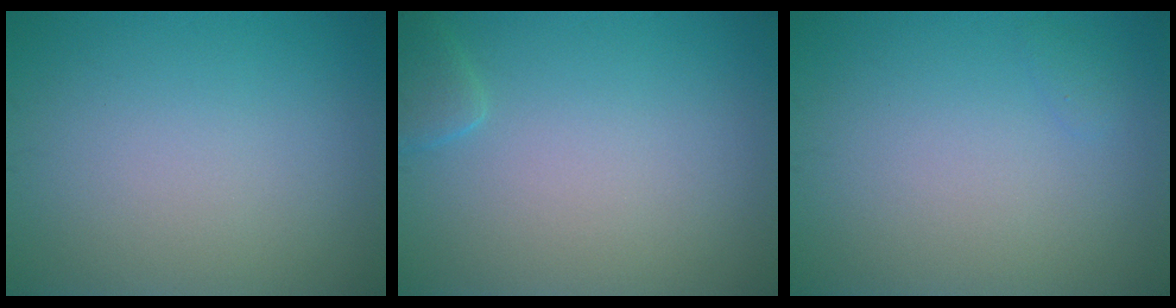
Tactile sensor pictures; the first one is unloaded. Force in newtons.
{"total": 1.3, "press": 1.3, "slide": 0.1}
{"total": 0.5, "press": 0.5, "slide": 0.0}